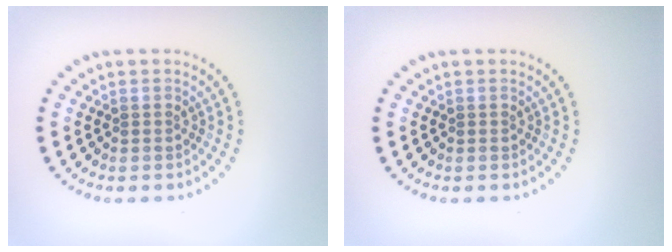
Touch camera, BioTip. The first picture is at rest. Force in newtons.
{"total": 0.0}